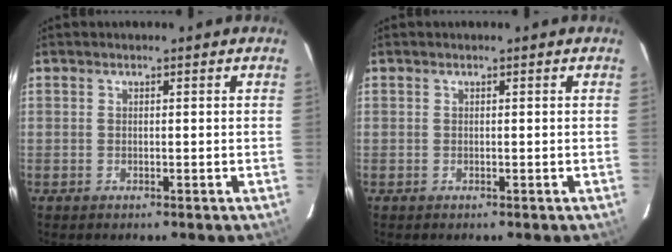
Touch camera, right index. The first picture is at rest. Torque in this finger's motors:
{"motor_torque": [-0.01, 0.01, 0.02, 0.01]}